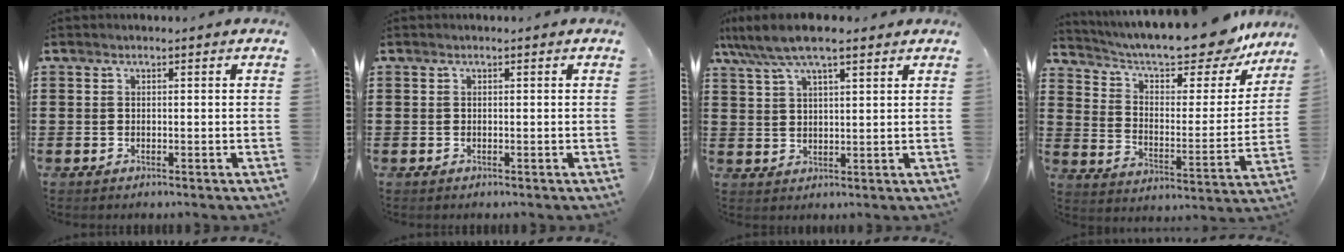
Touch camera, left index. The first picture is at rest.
{"total": 0.0}
{"total": 7.1, "force": [5.4, 1.7, 4.3], "torque": [-0.096, -0.005, 0.097]}
{"total": 11.3, "force": [10.2, 1.4, 4.7], "torque": [-0.103, -0.074, 0.167]}